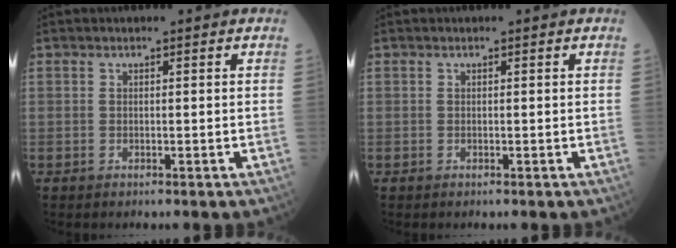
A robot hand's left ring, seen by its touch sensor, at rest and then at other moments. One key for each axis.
{"total": 0.0}